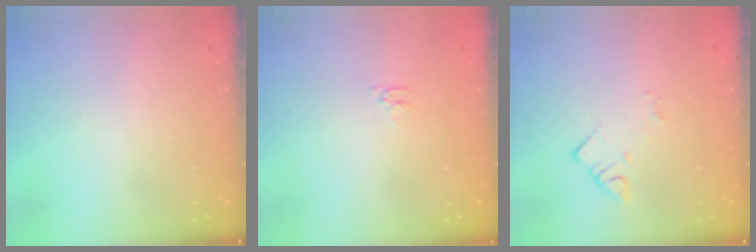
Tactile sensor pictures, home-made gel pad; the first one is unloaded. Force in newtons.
{"total": 3.1, "press": 3.1, "slide": 0.3}
{"total": 2.7, "press": 2.7, "slide": 0.4}